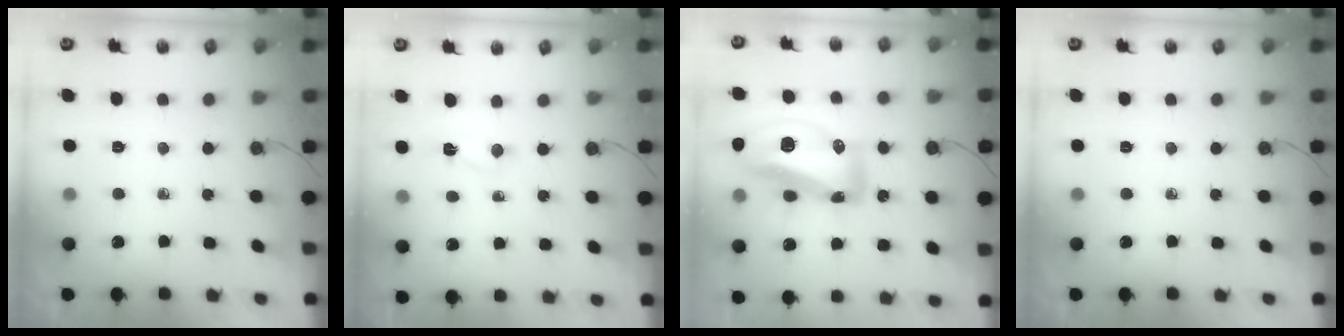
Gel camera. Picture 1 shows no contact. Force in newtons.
{"total": 2.4, "press": 2.4, "slide": 0.5}
{"total": 18.3, "press": 18.2, "slide": 1.6}
{"total": 0.0}